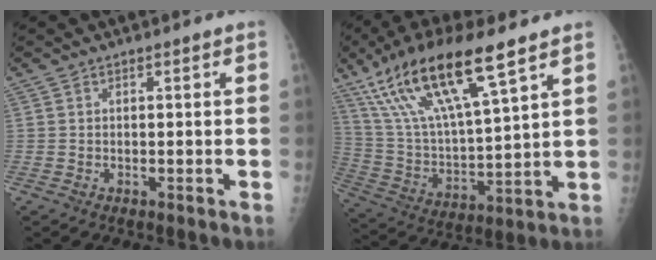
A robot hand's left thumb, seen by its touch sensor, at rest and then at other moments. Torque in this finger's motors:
{"motor_torque": [0.47, 0.48, 1.49, -1.28, 0.43]}